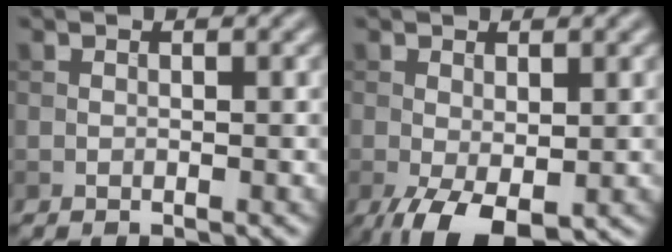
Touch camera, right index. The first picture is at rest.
{"total": 5.4, "force": [-2.2, 2.5, 4.3], "torque": [-0.092, -0.020, -0.030]}